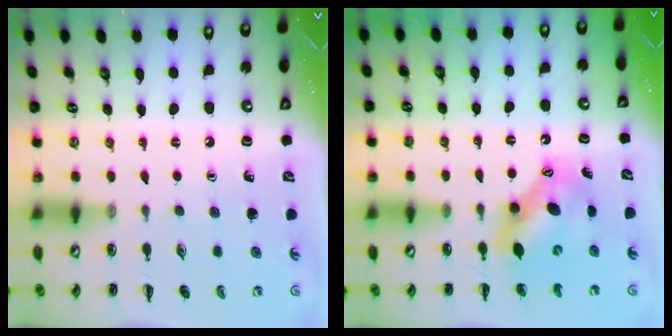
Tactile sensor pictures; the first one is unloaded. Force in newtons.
{"total": 7.4, "press": 7.2, "slide": 1.5}